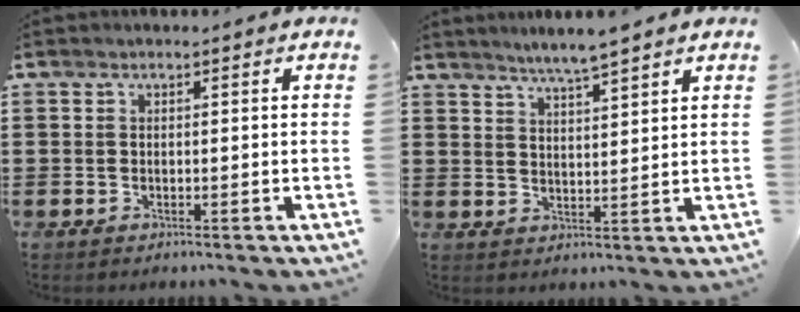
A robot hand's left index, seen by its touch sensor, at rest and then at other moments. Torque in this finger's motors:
{"motor_torque": [0.26, 0.07, 0.33, 0.06]}